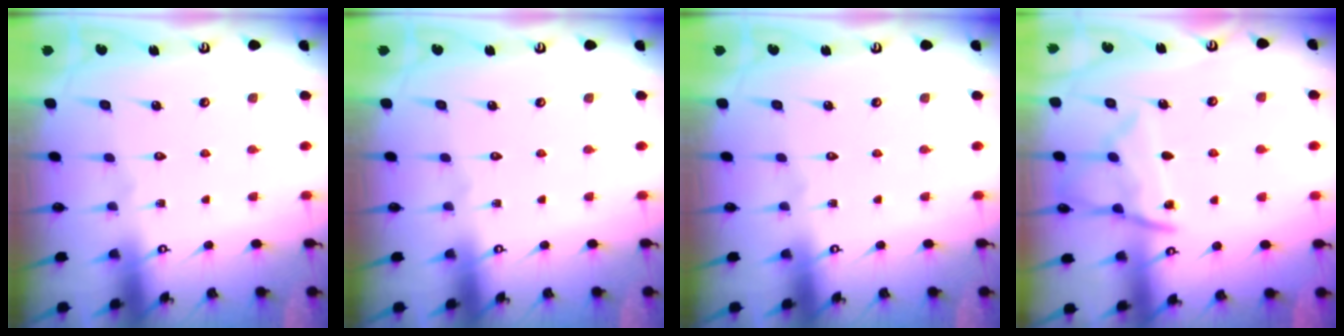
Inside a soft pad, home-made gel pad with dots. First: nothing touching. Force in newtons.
{"total": 0.0}
{"total": 0.0}
{"total": 11.0, "press": 10.9, "slide": 0.8}